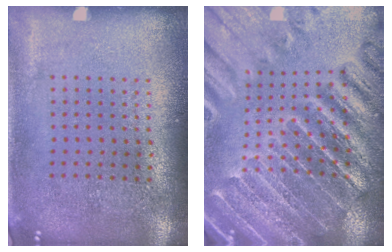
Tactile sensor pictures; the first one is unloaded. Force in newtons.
{"total": 3.0, "press": 2.9, "slide": 0.4}